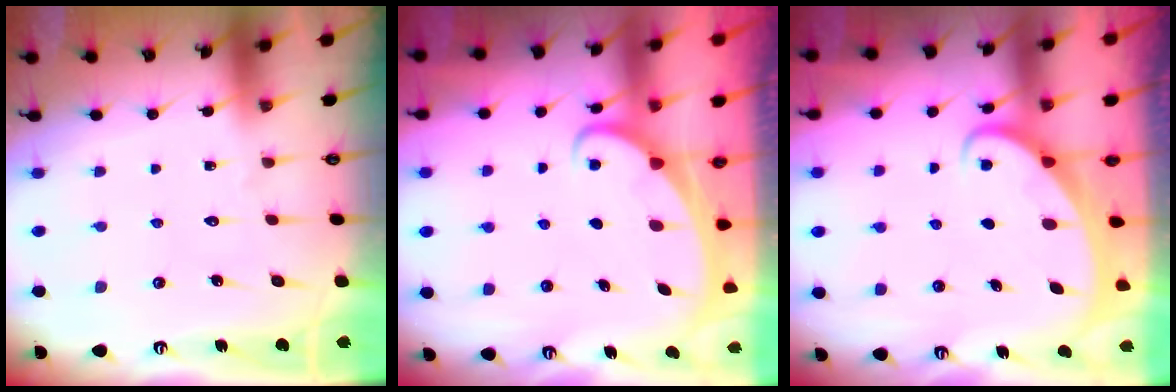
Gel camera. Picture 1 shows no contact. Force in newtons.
{"total": 1.9, "press": 1.9, "slide": 0.3}
{"total": 2.1, "press": 2.1, "slide": 0.2}